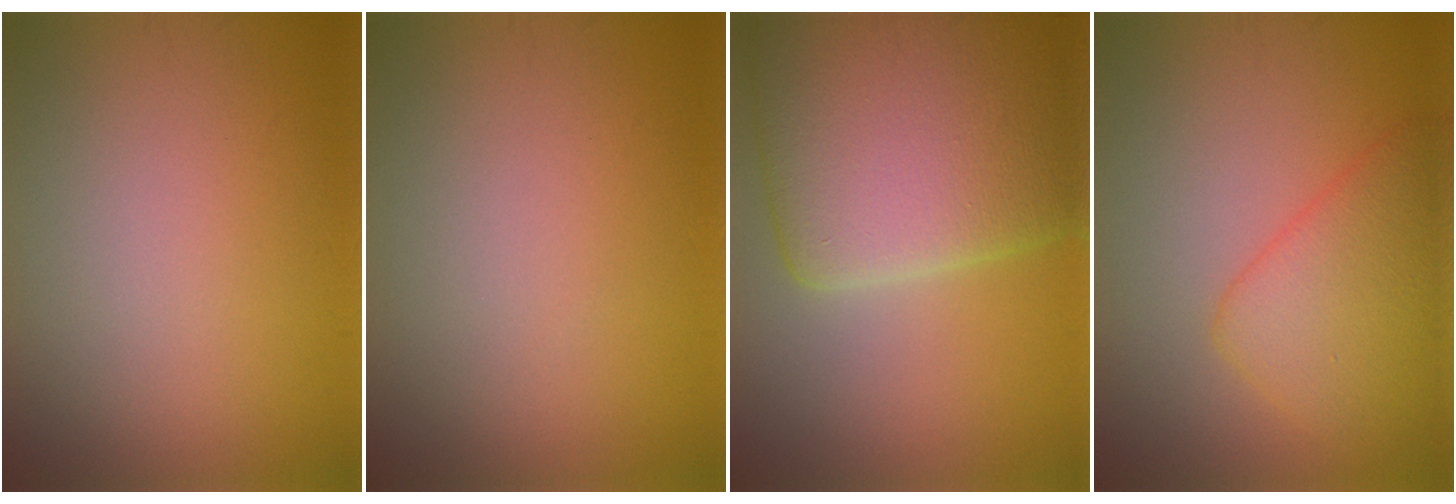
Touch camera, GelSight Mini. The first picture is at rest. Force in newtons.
{"total": 0.0}
{"total": 12.7, "press": 12.6, "slide": 1.1}
{"total": 5.4, "press": 5.4, "slide": 0.3}